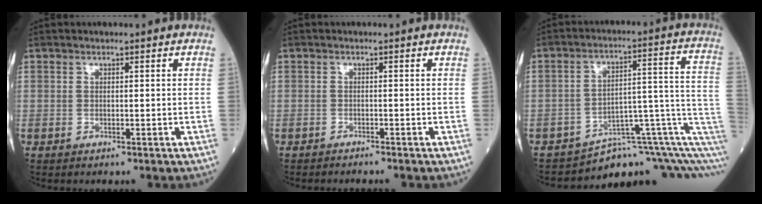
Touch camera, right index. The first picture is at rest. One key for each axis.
{"total": 2.2, "fx": -2.1, "fy": 0.0, "fz": 0.7, "tx": -0.013, "ty": -0.002, "tz": -0.028}
{"total": 11.2, "fx": -8.1, "fy": 2.3, "fz": 7.3, "tx": -0.080, "ty": 0.091, "tz": -0.105}